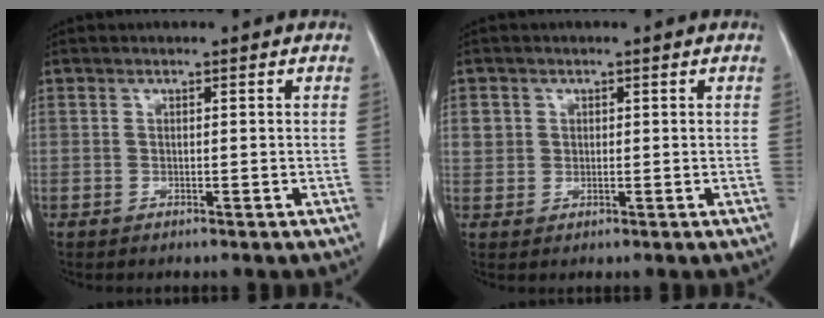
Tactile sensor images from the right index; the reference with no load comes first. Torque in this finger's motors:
{"motor_torque": [0.08, 0.07, 0.10, 0.03]}